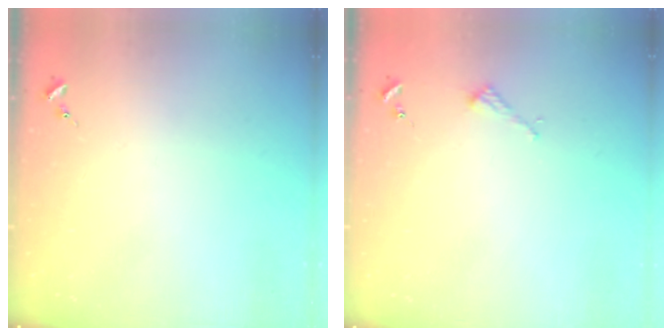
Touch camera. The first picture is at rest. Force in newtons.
{"total": 2.2, "press": 2.2, "slide": 0.2}